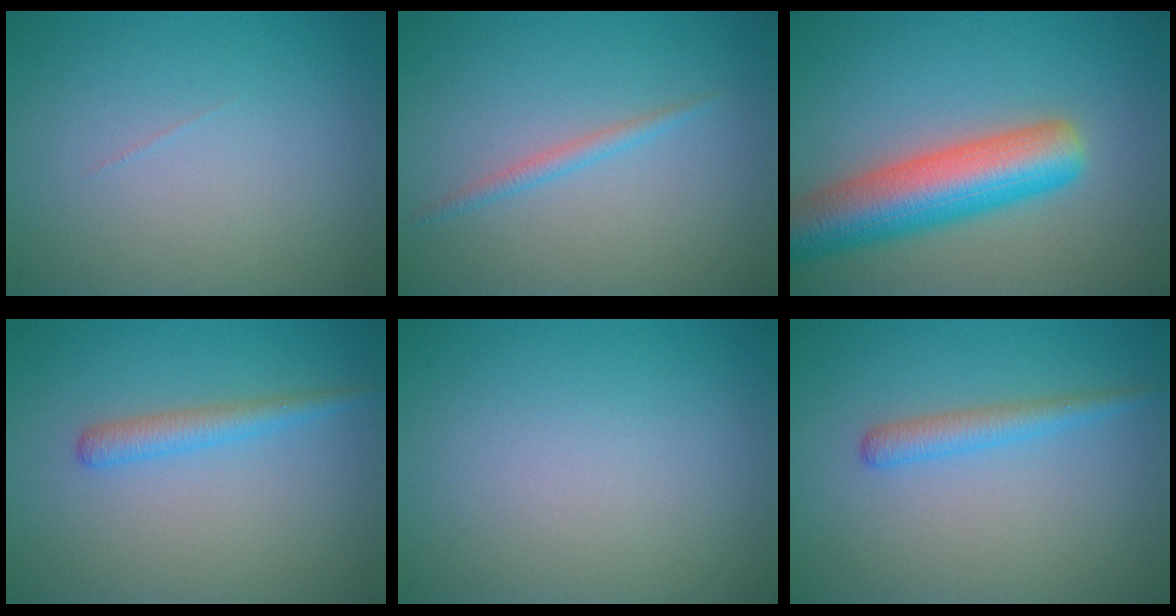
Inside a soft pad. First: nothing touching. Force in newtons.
{"total": 0.9, "press": 0.9, "slide": 0.1}
{"total": 8.4, "press": 8.4, "slide": 0.3}
{"total": 2.0, "press": 2.0, "slide": 0.1}
{"total": 0.0}
{"total": 2.0, "press": 2.0, "slide": 0.1}